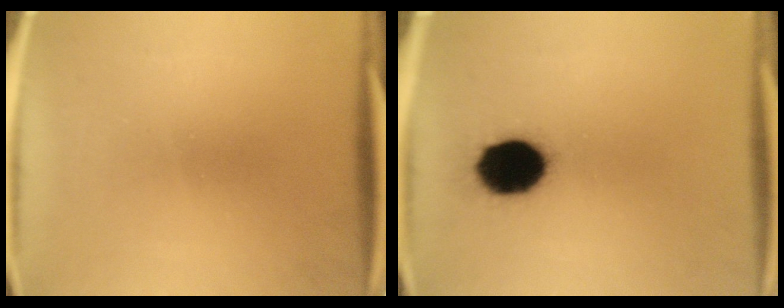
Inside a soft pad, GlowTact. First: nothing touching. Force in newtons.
{"total": 14.1}